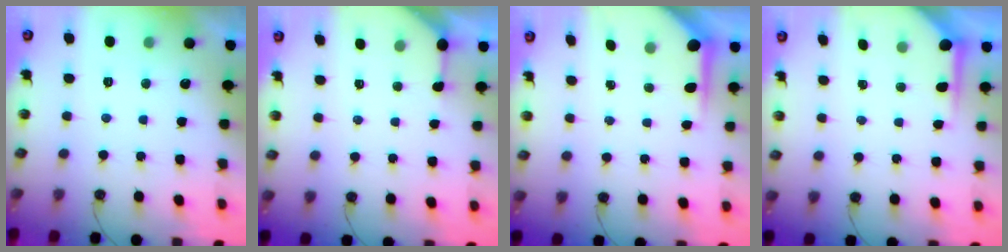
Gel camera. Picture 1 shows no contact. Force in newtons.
{"total": 2.7, "press": 2.7, "slide": 0.4}
{"total": 5.3, "press": 5.2, "slide": 0.3}
{"total": 4.5, "press": 4.5, "slide": 0.2}